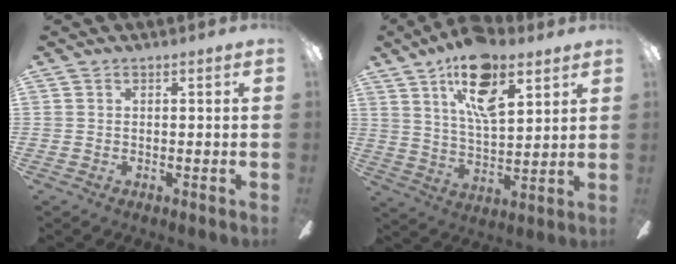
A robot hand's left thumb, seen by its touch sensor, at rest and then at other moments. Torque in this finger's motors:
{"motor_torque": [0.40, 0.44, 1.17, -1.57, 0.14]}